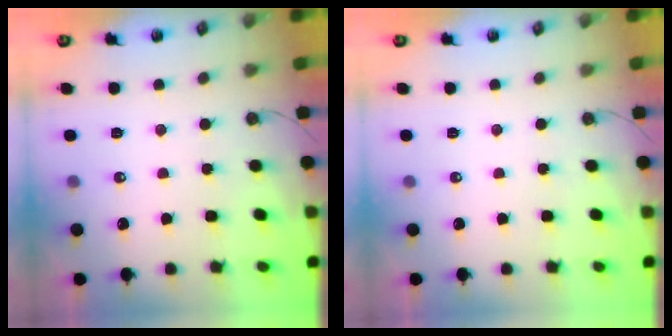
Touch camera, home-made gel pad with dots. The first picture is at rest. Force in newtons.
{"total": 0.0}